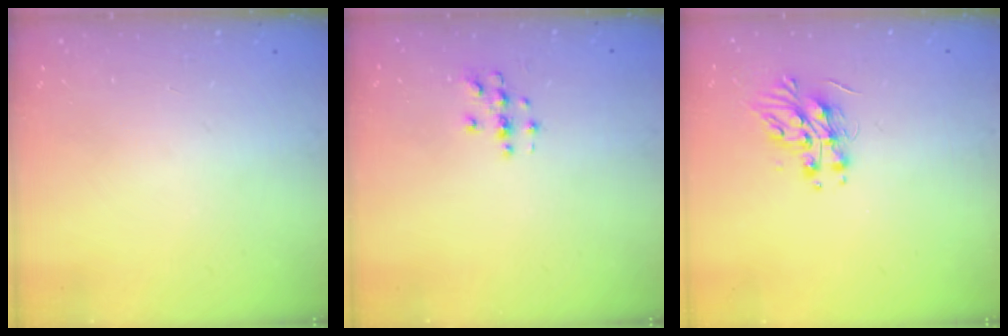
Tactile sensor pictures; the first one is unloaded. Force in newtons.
{"total": 2.9, "press": 2.9, "slide": 0.3}
{"total": 11.1, "press": 11.1, "slide": 0.2}